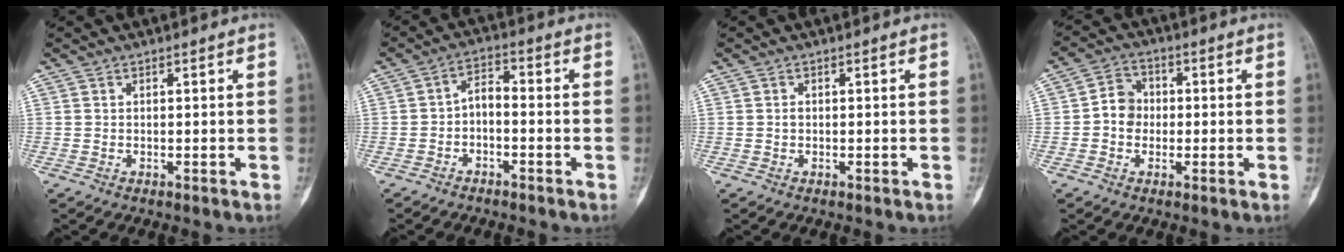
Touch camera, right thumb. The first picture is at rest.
{"total": 4.2, "force": [-1.7, 2.2, 3.2], "torque": [-0.046, 0.033, -0.037]}
{"total": 0.6, "force": [0.0, 0.5, 0.4], "torque": [-0.007, 0.001, -0.002]}
{"total": 5.6, "force": [-0.4, 4.9, 2.7], "torque": [-0.026, 0.015, -0.017]}